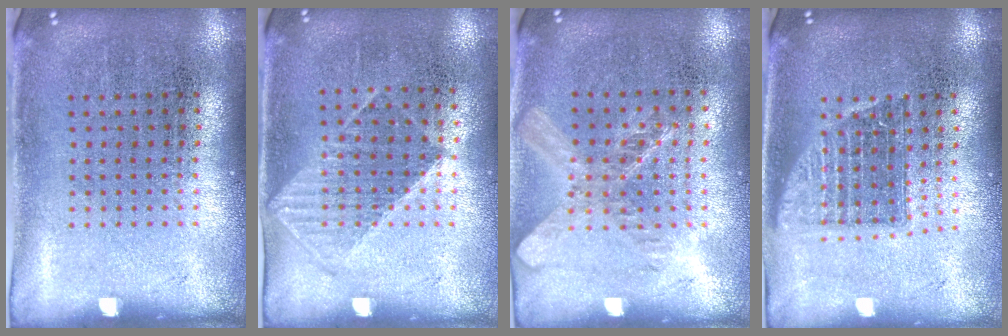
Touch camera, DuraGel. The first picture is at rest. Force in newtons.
{"total": 1.0, "press": 0.9, "slide": 0.5}
{"total": 1.5, "press": 1.3, "slide": 0.7}
{"total": 1.4, "press": 1.1, "slide": 0.8}